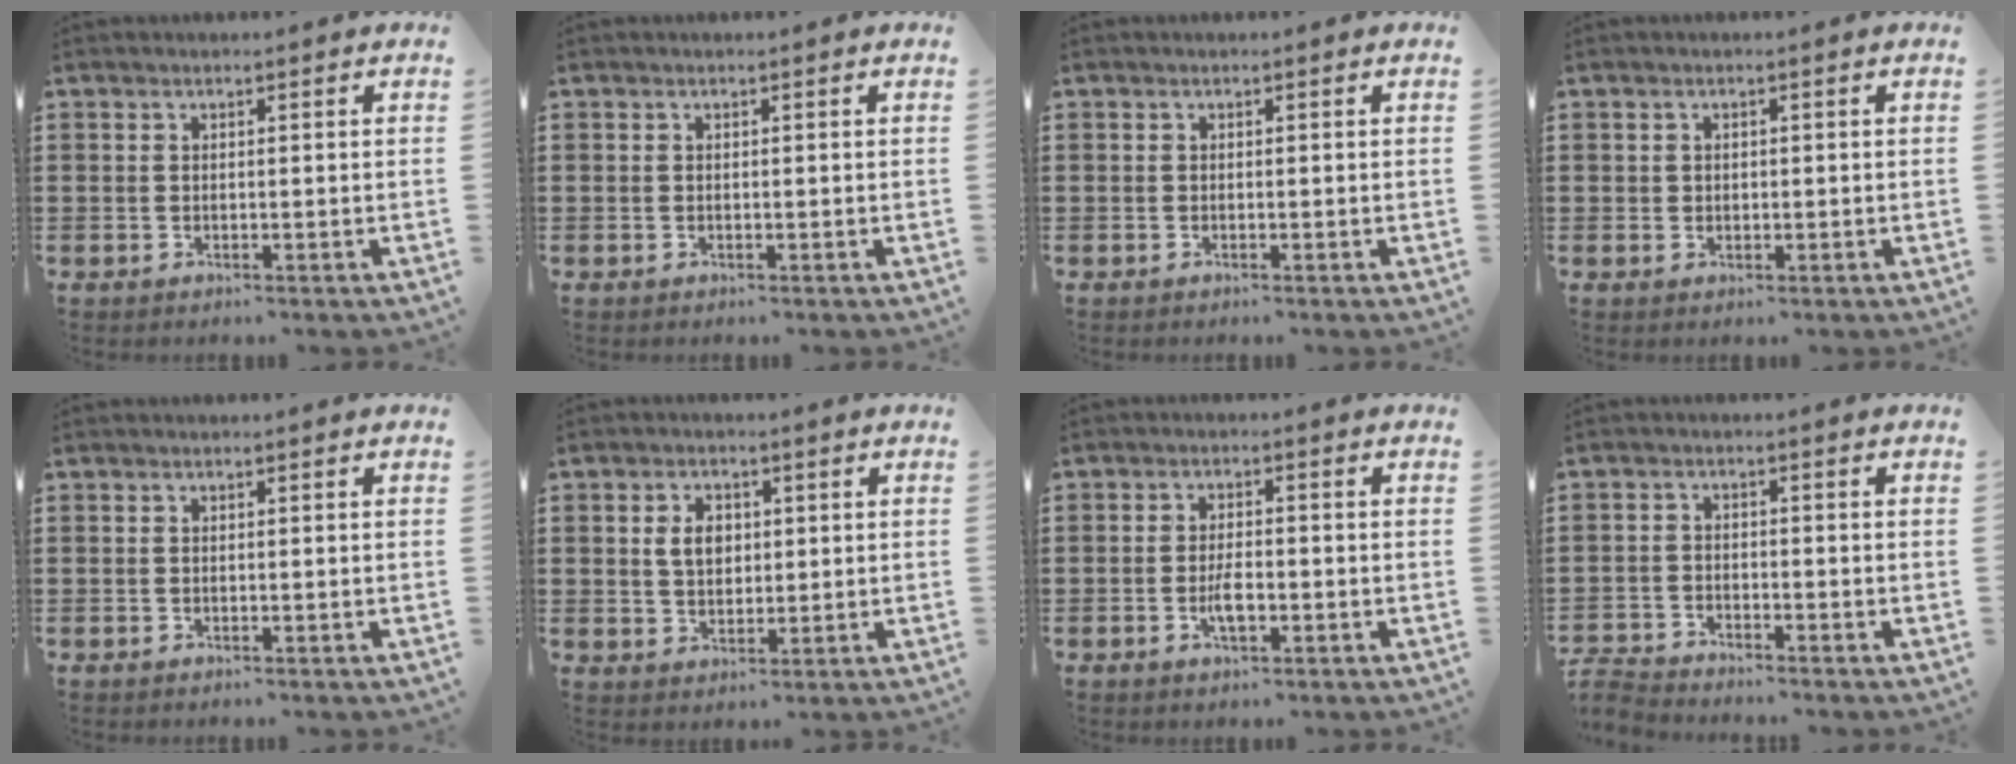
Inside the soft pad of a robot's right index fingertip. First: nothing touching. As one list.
[{"total": 0.0}, {"total": 0.0}, {"total": 0.7, "force": [0.2, 0.7, 0.2], "torque": [-0.005, 0.005, 0.004]}, {"total": 0.0}, {"total": 4.1, "force": [0.8, 2.9, 2.8], "torque": [-0.063, 0.012, 0.013]}, {"total": 3.6, "force": [-1.1, 1.0, 3.2], "torque": [-0.064, -0.005, -0.020]}, {"total": 3.0, "force": [-3.0, 0.2, -0.1], "torque": [-0.011, -0.001, -0.067]}]